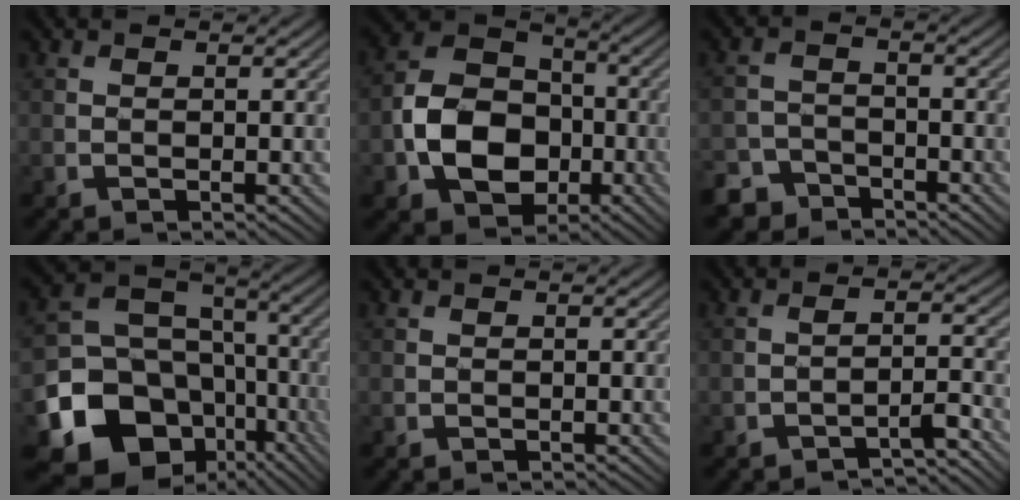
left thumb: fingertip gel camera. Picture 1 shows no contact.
{"total": 10.9, "force": [-2.9, 8.3, 6.4], "torque": [-0.138, -0.008, -0.064]}
{"total": 4.8, "force": [-3.9, 2.5, 0.9], "torque": [-0.017, -0.004, -0.081]}
{"total": 17.8, "force": [-7.7, 14.3, 7.2], "torque": [-0.179, -0.043, -0.119]}
{"total": 0.0}
{"total": 3.1, "force": [-2.6, 0.4, 1.6], "torque": [-0.025, 0.010, -0.046]}